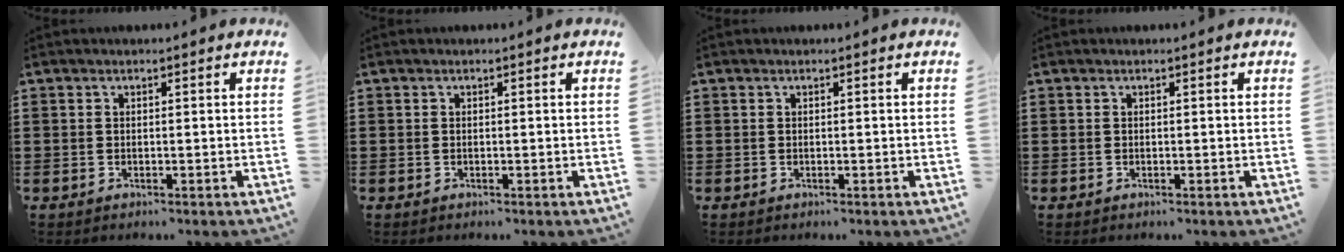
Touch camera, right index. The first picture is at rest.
{"total": 0.0}
{"total": 0.0}
{"total": 0.0}